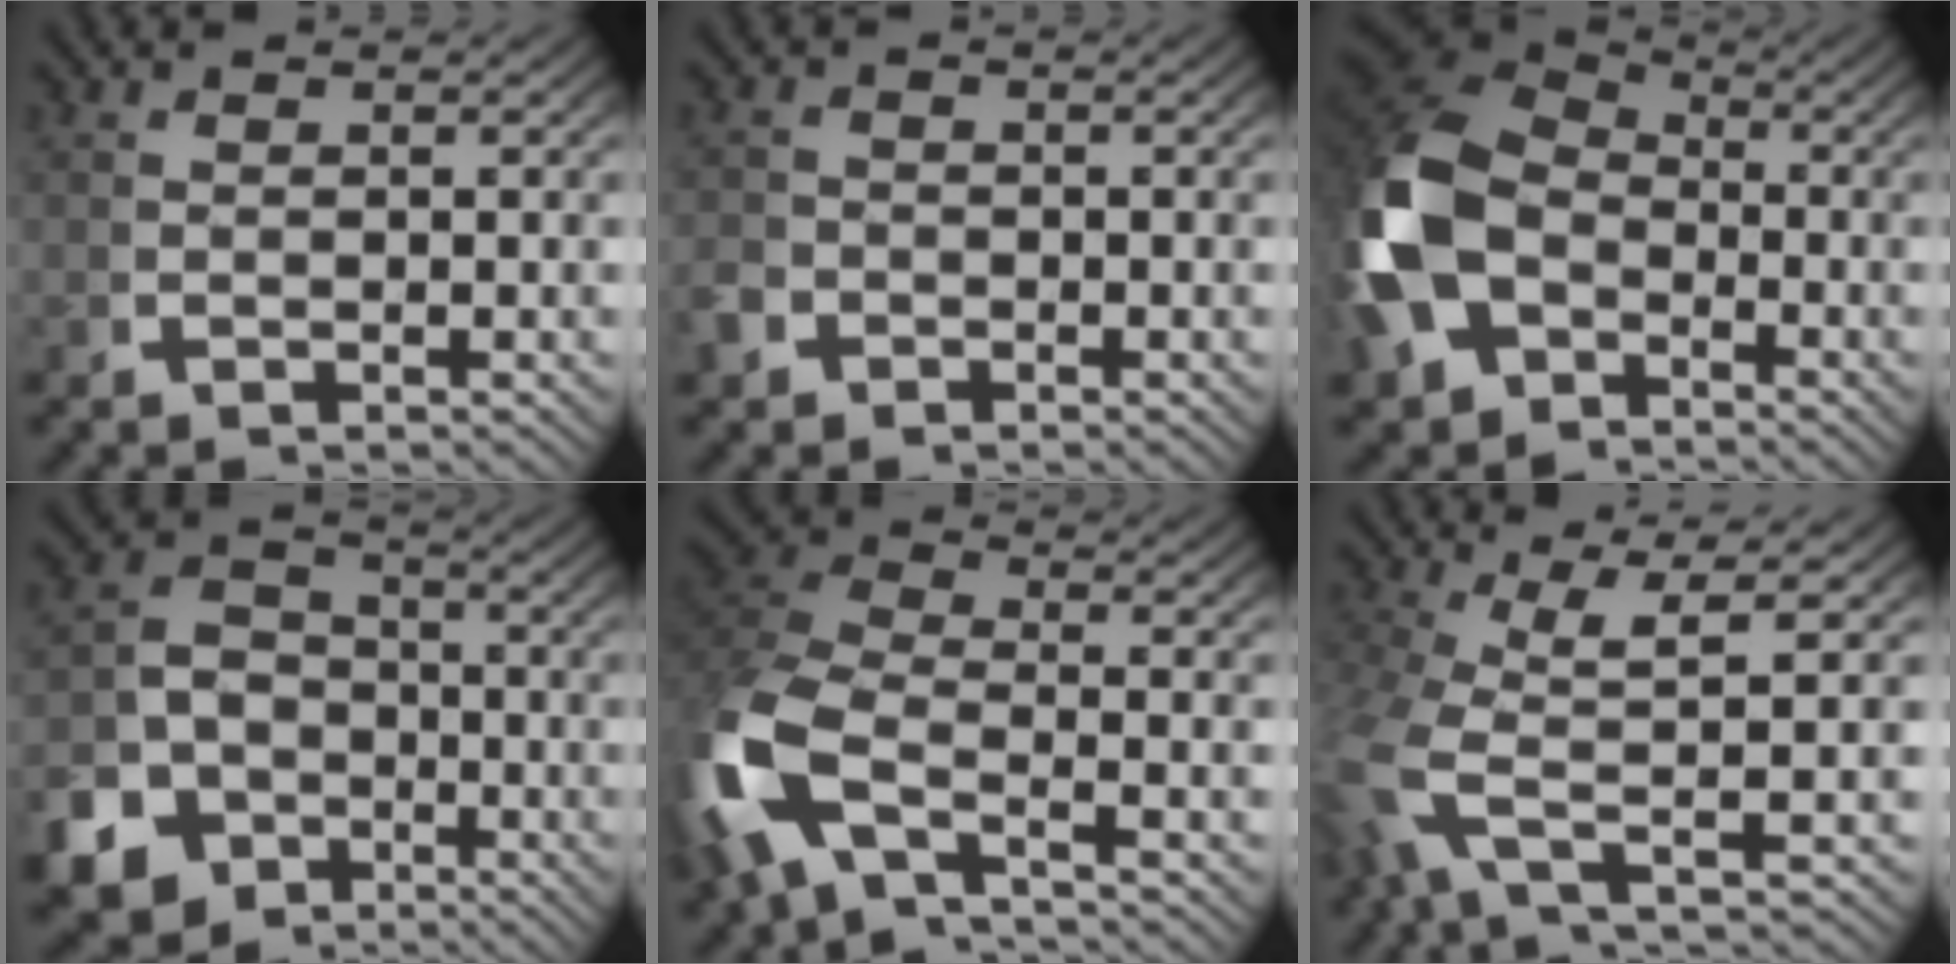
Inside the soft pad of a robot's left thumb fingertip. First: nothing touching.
{"total": 1.8, "force": [-1.2, 1.2, 0.4], "torque": [-0.011, -0.004, -0.024]}
{"total": 11.5, "force": [-0.8, 8.6, 7.6], "torque": [-0.193, -0.022, 0.002]}
{"total": 13.2, "force": [-5.5, 10.8, 5.3], "torque": [-0.094, -0.042, -0.094]}
{"total": 10.0, "force": [-1.7, 6.9, 7.0], "torque": [-0.191, -0.013, -0.028]}
{"total": 6.3, "force": [1.1, 2.0, 5.9], "torque": [-0.148, -0.007, 0.021]}